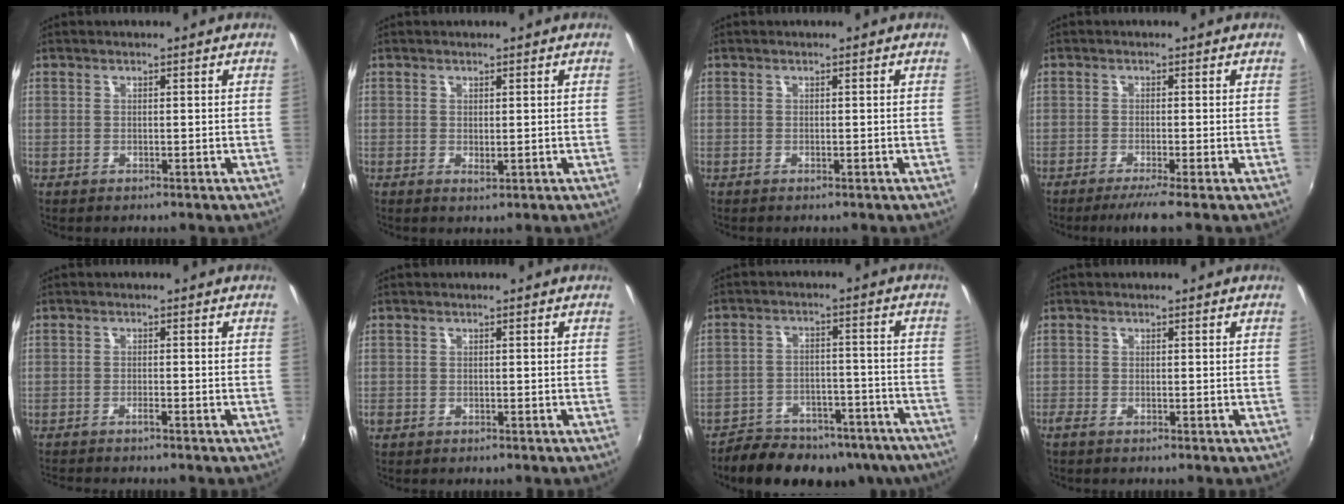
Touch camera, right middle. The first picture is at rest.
{"total": 0.9, "force": [0.1, 0.3, 0.8], "torque": [-0.013, -0.001, 0.004]}
{"total": 0.0}
{"total": 3.4, "force": [-2.5, -0.8, 2.1], "torque": [-0.046, -0.012, -0.047]}
{"total": 2.4, "force": [-2.2, -0.1, 1.0], "torque": [-0.029, -0.005, -0.043]}
{"total": 0.9, "force": [-0.6, 0.6, 0.3], "torque": [-0.009, -0.004, -0.012]}
{"total": 20.3, "force": [-16.2, 8.8, 8.4], "torque": [-0.160, 0.011, -0.197]}
{"total": 1.1, "force": [-0.9, 0.1, 0.6], "torque": [-0.014, -0.005, -0.021]}